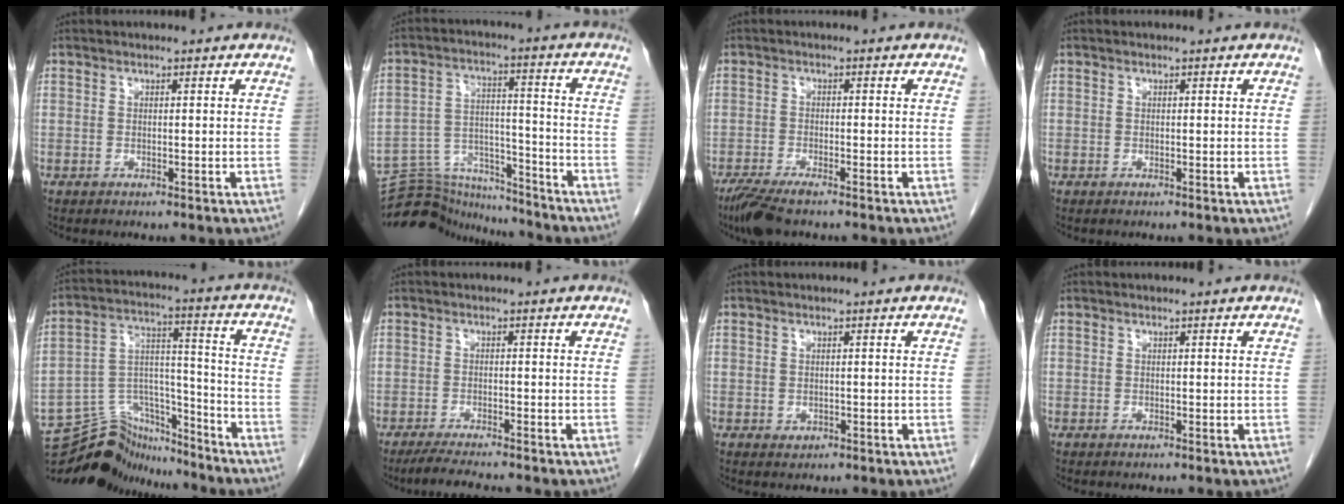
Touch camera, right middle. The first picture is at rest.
{"total": 12.7, "force": [-12.6, 2.0, 0.4], "torque": [-0.008, 0.038, -0.208]}
{"total": 5.9, "force": [-4.4, 1.0, 3.8], "torque": [-0.071, -0.014, -0.077]}
{"total": 0.0}
{"total": 13.3, "force": [-12.7, 3.5, 1.3], "torque": [-0.028, 0.050, -0.220]}
{"total": 4.6, "force": [-4.1, -0.1, 2.2], "torque": [-0.040, -0.016, -0.069]}
{"total": 0.8, "force": [-0.2, 0.7, 0.3], "torque": [-0.008, 0.000, 0.001]}
{"total": 0.0}